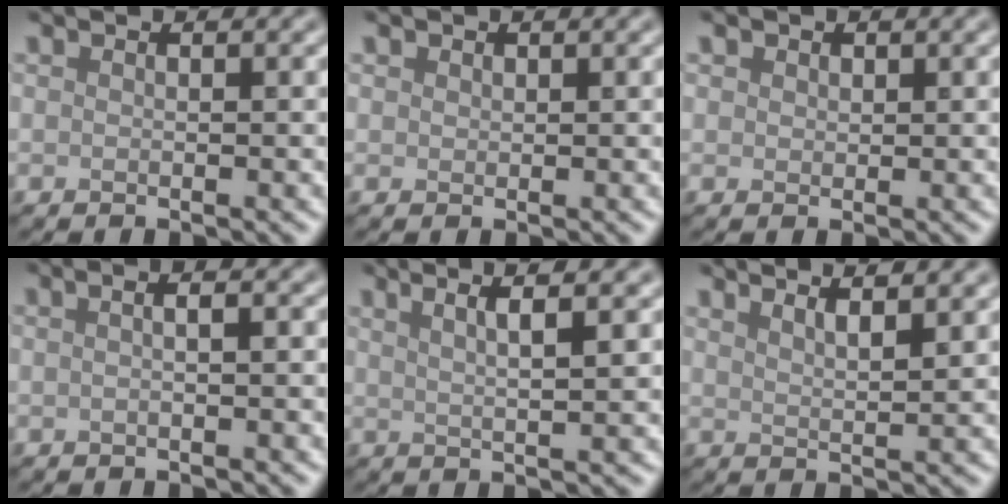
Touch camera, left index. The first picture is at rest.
{"total": 0.8, "force": [0.4, 0.6, 0.1], "torque": [0.001, -0.001, 0.007]}
{"total": 1.1, "force": [0.6, 0.9, 0.3], "torque": [-0.004, -0.001, 0.008]}
{"total": 3.1, "force": [0.7, 1.4, 2.6], "torque": [-0.007, 0.007, -0.014]}
{"total": 4.3, "force": [2.1, 0.9, 3.6], "torque": [-0.039, 0.014, 0.014]}
{"total": 4.2, "force": [3.2, 1.3, 2.4], "torque": [-0.006, 0.023, 0.020]}